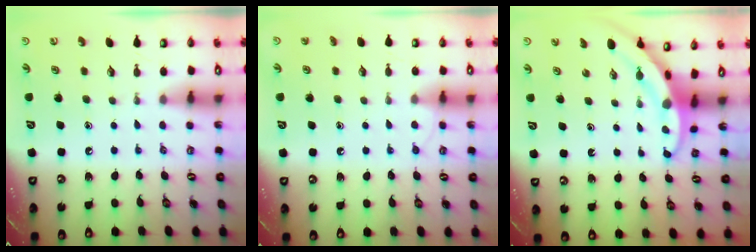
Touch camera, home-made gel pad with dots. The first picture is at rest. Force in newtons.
{"total": 5.5, "press": 5.5, "slide": 0.7}
{"total": 3.6, "press": 3.5, "slide": 0.4}